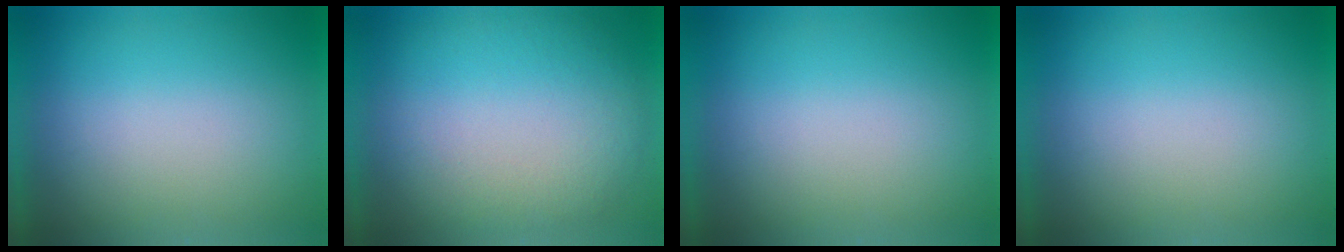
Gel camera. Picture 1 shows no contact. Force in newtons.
{"total": 2.2}
{"total": 0.0}
{"total": 0.0}